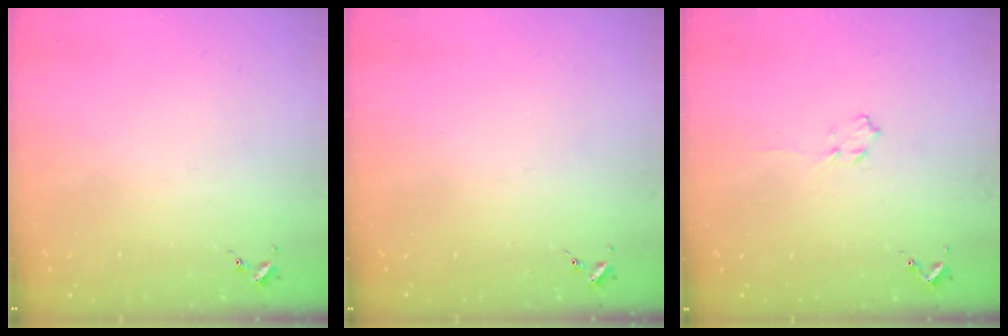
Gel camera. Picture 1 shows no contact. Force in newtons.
{"total": 0.0}
{"total": 3.9, "press": 3.9, "slide": 0.6}